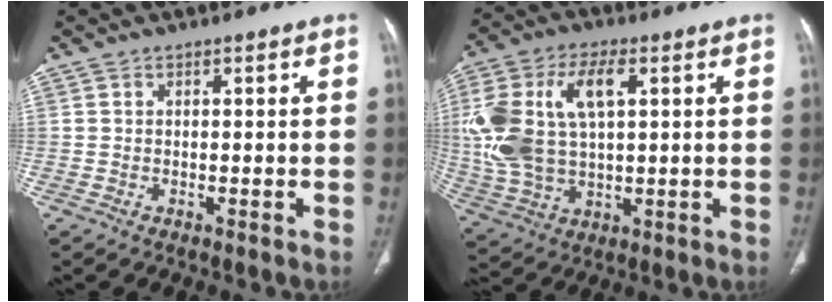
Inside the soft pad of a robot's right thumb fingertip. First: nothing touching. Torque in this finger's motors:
{"motor_torque": [1.71, 2.86, 1.57, 0.84, 0.24]}